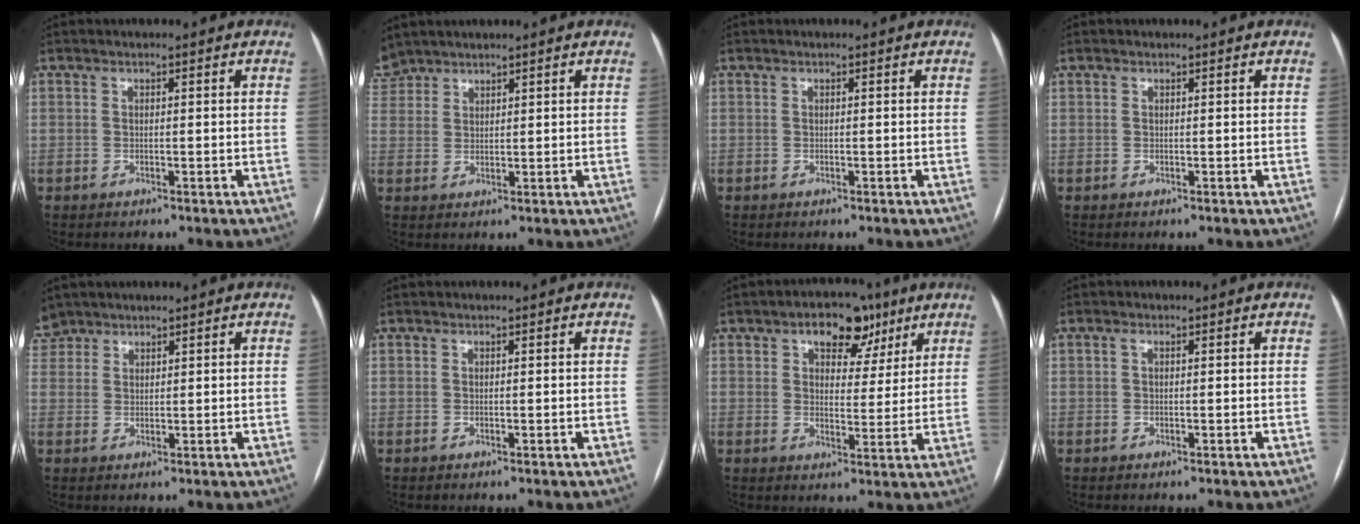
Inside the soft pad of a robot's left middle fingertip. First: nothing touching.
{"total": 4.9, "force": [4.3, 2.2, 0.4], "torque": [-0.011, 0.016, 0.090]}
{"total": 0.0}
{"total": 2.7, "force": [-1.1, -2.1, -1.3], "torque": [0.013, -0.003, -0.011]}
{"total": 4.5, "force": [3.6, 2.7, 0.0], "torque": [0.004, 0.012, 0.073]}
{"total": 0.0}
{"total": 7.9, "force": [4.6, 4.6, 4.5], "torque": [-0.054, 0.020, 0.068]}
{"total": 2.4, "force": [-1.0, -2.0, -0.9], "torque": [0.006, -0.005, -0.012]}